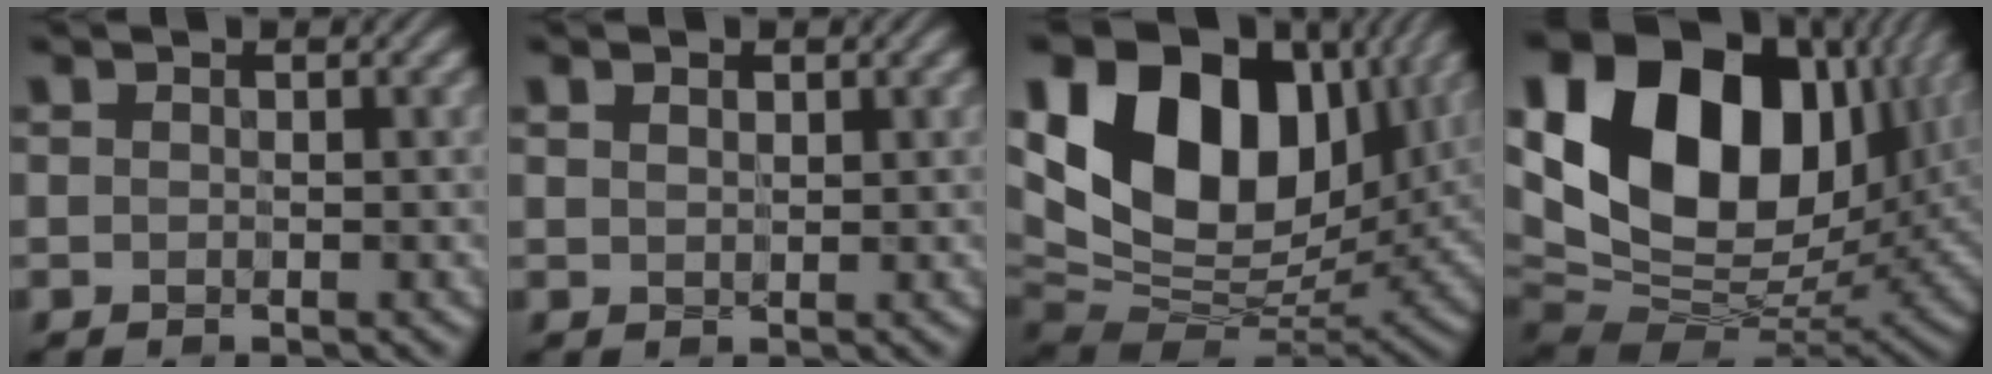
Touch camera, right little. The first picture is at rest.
{"total": 1.1, "force": [0.6, 0.6, 0.7], "torque": [-0.010, 0.003, 0.012]}
{"total": 17.0, "force": [6.1, 10.8, 11.6], "torque": [-0.217, 0.039, 0.099]}
{"total": 19.7, "force": [6.4, 12.9, 13.4], "torque": [-0.263, 0.037, 0.107]}